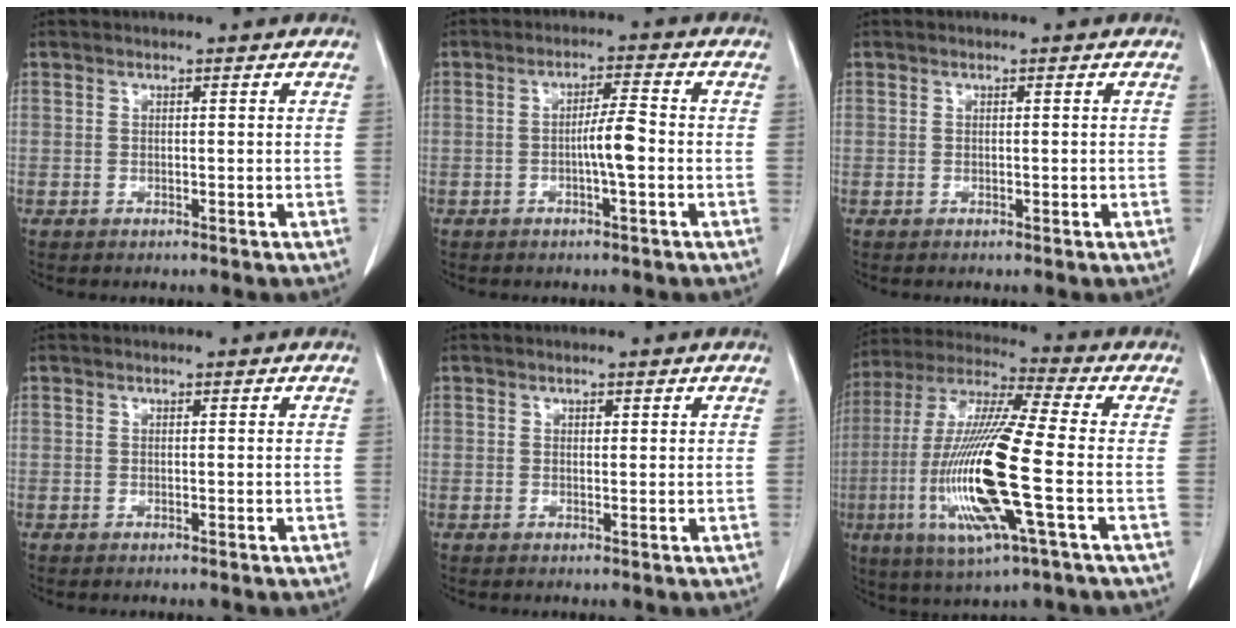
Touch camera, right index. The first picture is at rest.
{"total": 4.4, "force": [-1.0, 0.1, 4.2], "torque": [-0.072, 0.006, -0.018]}
{"total": 0.0}
{"total": 0.0}
{"total": 0.6, "force": [0.4, 0.4, 0.3], "torque": [-0.003, -0.003, 0.006]}
{"total": 18.4, "force": [-4.1, 0.9, 17.9], "torque": [-0.379, -0.015, -0.082]}